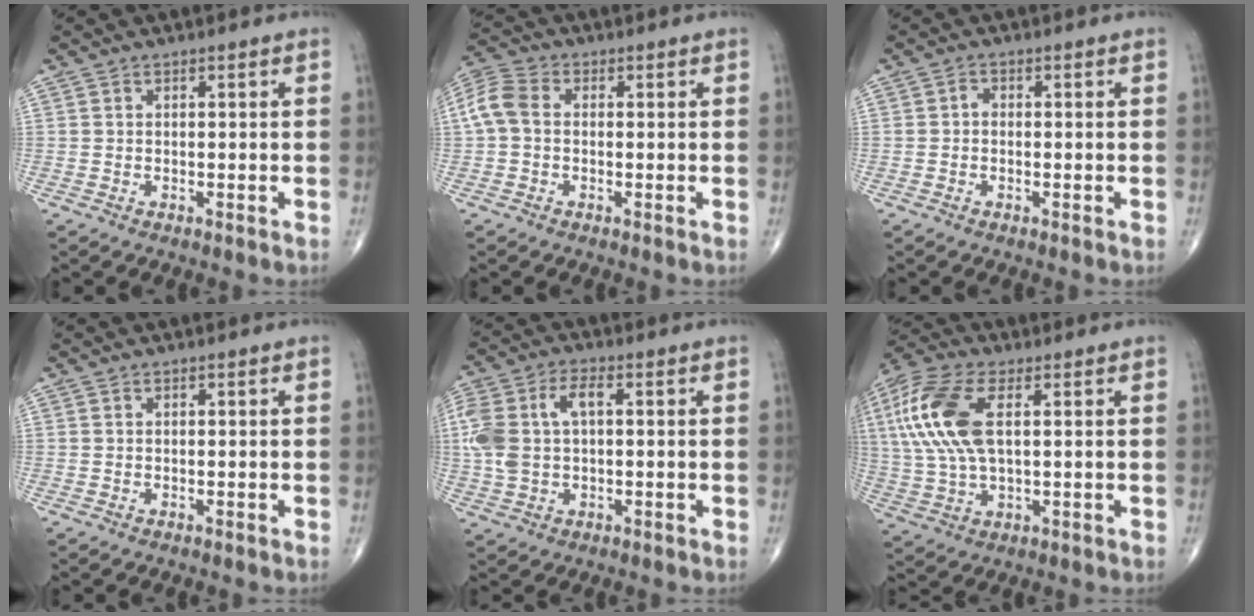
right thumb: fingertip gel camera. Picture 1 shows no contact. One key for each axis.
{"total": 6.4, "fx": 0.0, "fy": 4.6, "fz": 4.5, "tx": -0.102, "ty": 0.020, "tz": -0.009}
{"total": 1.0, "fx": -0.2, "fy": 0.8, "fz": 0.6, "tx": -0.004, "ty": 0.002, "tz": -0.008}
{"total": 0.0}
{"total": 10.8, "fx": 1.1, "fy": 6.1, "fz": 8.8, "tx": -0.206, "ty": 0.025, "tz": 0.025}
{"total": 16.4, "fx": 3.7, "fy": 7.8, "fz": 13.9, "tx": -0.327, "ty": 0.007, "tz": 0.069}